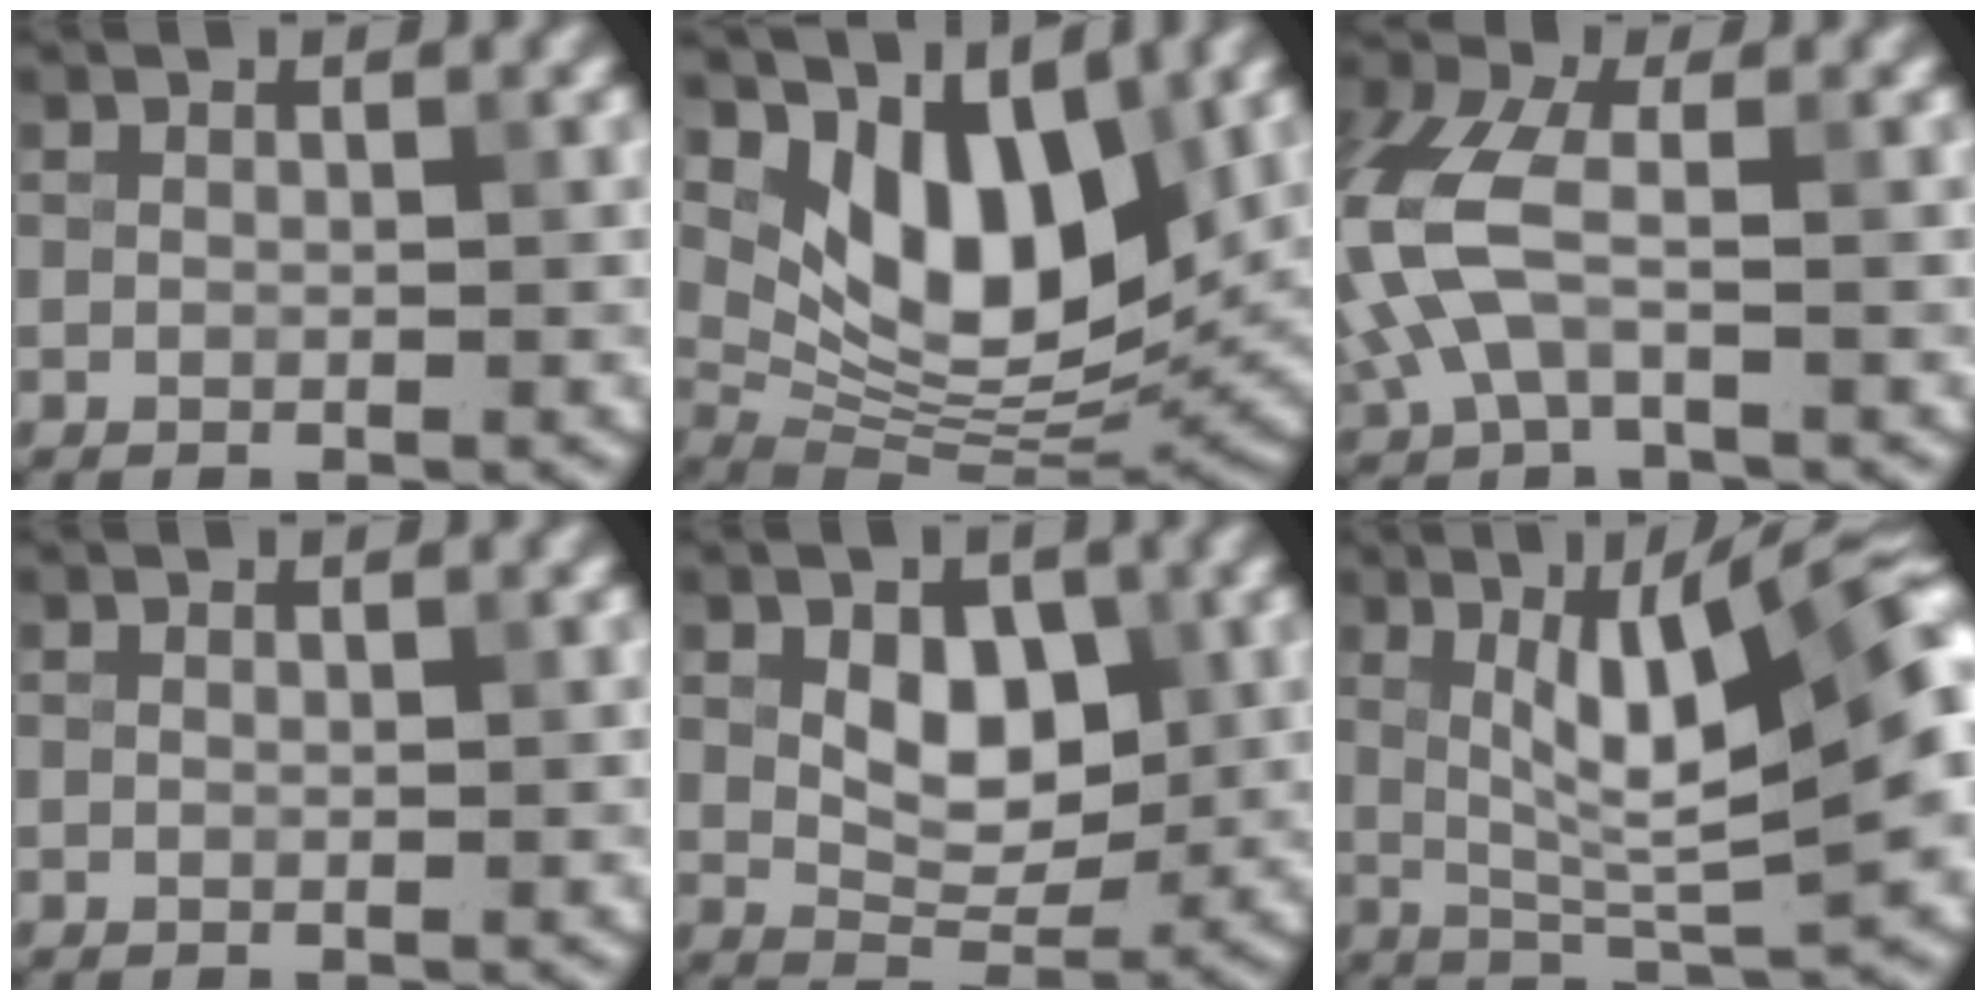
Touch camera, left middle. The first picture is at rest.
{"total": 9.1, "force": [4.4, 4.4, 6.7], "torque": [-0.117, -0.019, 0.077]}
{"total": 6.6, "force": [-0.5, 3.6, 5.5], "torque": [-0.150, 0.013, -0.026]}
{"total": 0.0}
{"total": 4.7, "force": [0.9, 3.0, 3.5], "torque": [-0.054, -0.004, 0.015]}
{"total": 12.6, "force": [2.1, 3.2, 12.0], "torque": [-0.178, 0.016, 0.033]}